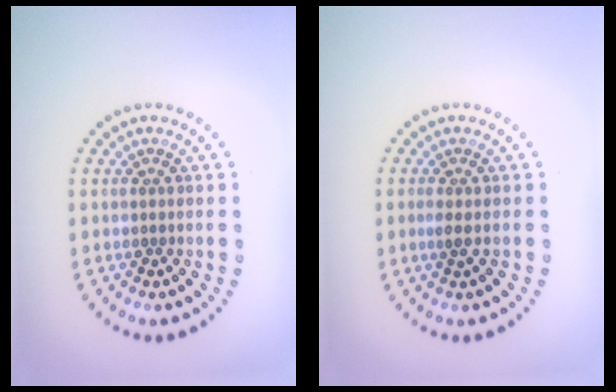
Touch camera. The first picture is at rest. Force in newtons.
{"total": 0.9, "press": 0.7, "slide": 0.5}